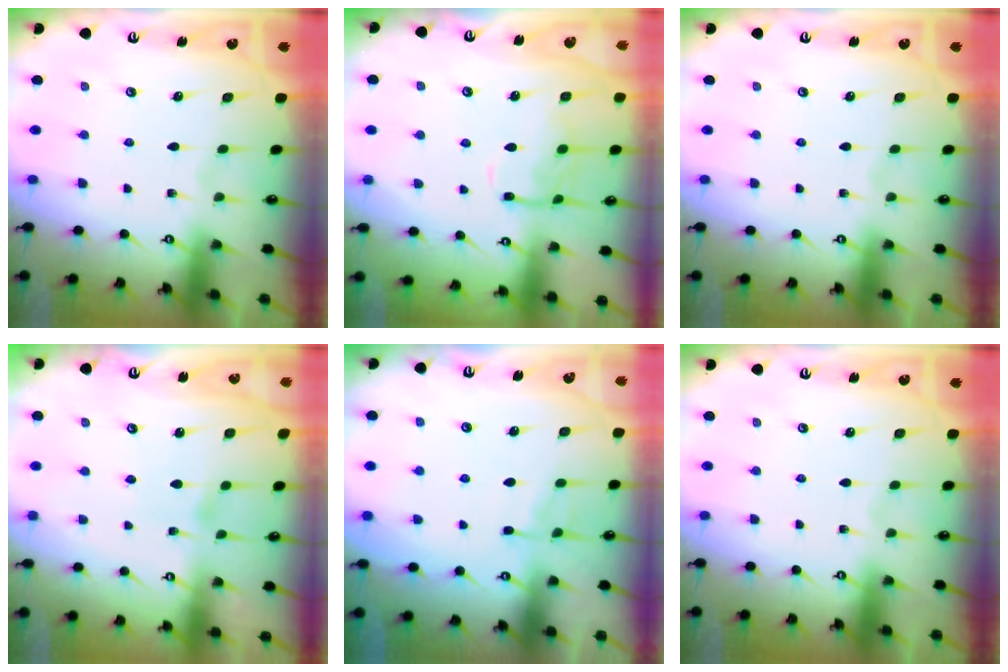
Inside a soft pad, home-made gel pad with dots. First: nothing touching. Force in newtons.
{"total": 10.1, "press": 10.1, "slide": 0.8}
{"total": 0.0}
{"total": 3.6, "press": 3.6, "slide": 0.4}
{"total": 4.6, "press": 4.5, "slide": 0.5}
{"total": 0.0}